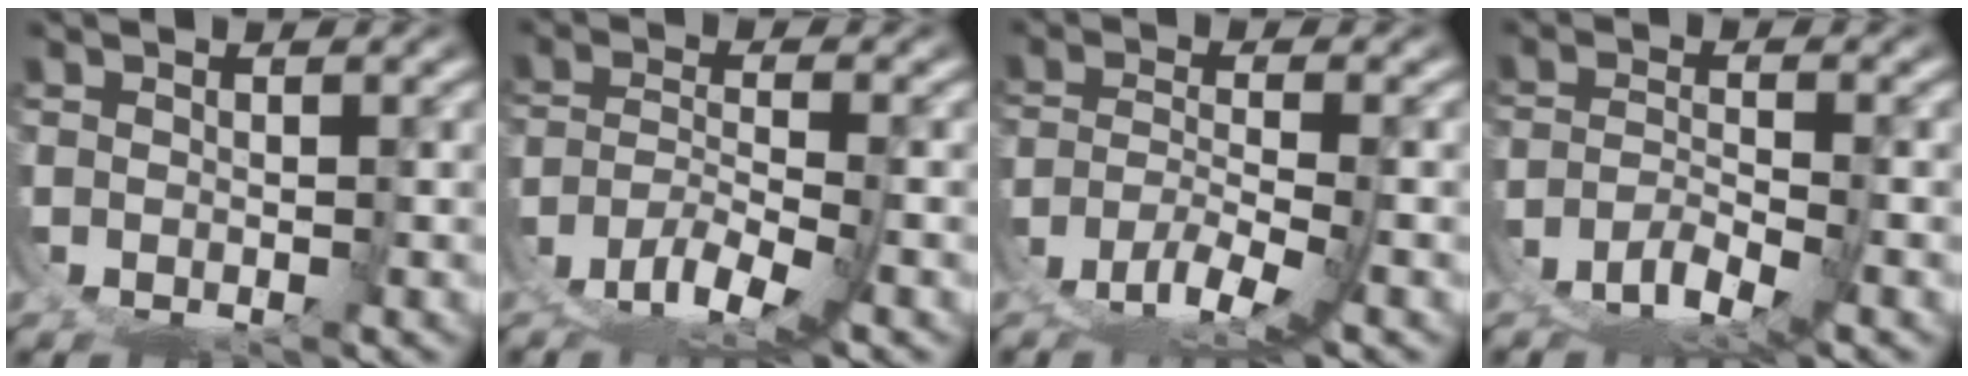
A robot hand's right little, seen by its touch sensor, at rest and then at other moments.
{"total": 5.0, "force": [-2.5, 1.3, 4.1], "torque": [-0.065, -0.019, -0.034]}
{"total": 4.7, "force": [-2.6, 0.7, 3.9], "torque": [-0.059, -0.016, -0.035]}
{"total": 5.0, "force": [-3.3, 1.9, 3.2], "torque": [-0.041, -0.009, -0.054]}